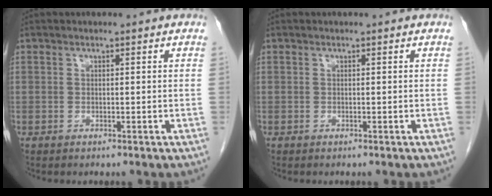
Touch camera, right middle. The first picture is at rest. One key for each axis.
{"total": 0.0}